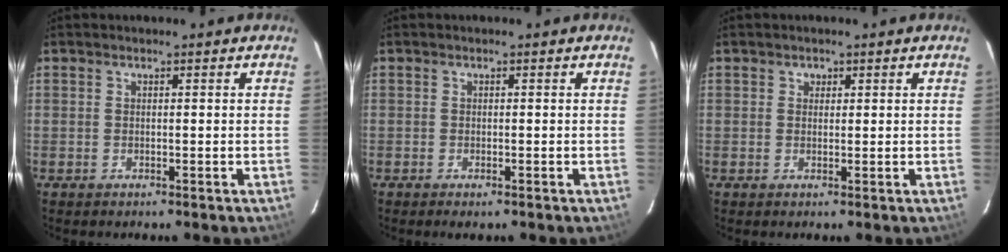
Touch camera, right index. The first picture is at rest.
{"total": 0.8, "force": [-0.6, 0.2, 0.5], "torque": [-0.007, -0.003, -0.011]}
{"total": 1.2, "force": [0.5, 1.1, 0.2], "torque": [0.002, 0.006, 0.007]}